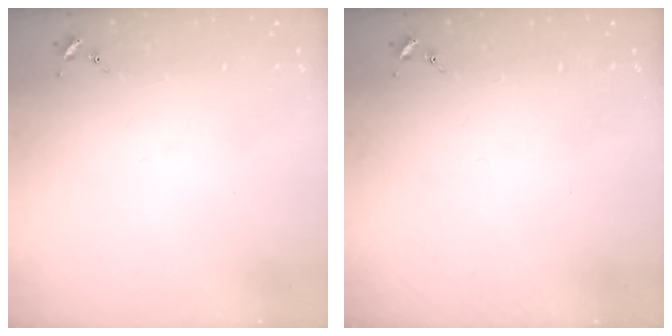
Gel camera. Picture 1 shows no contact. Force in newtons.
{"total": 0.0}